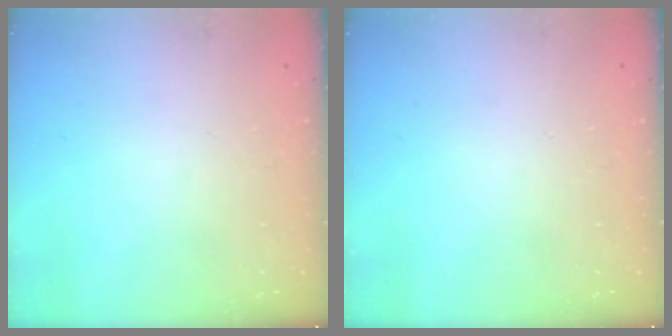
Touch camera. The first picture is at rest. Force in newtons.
{"total": 0.0}